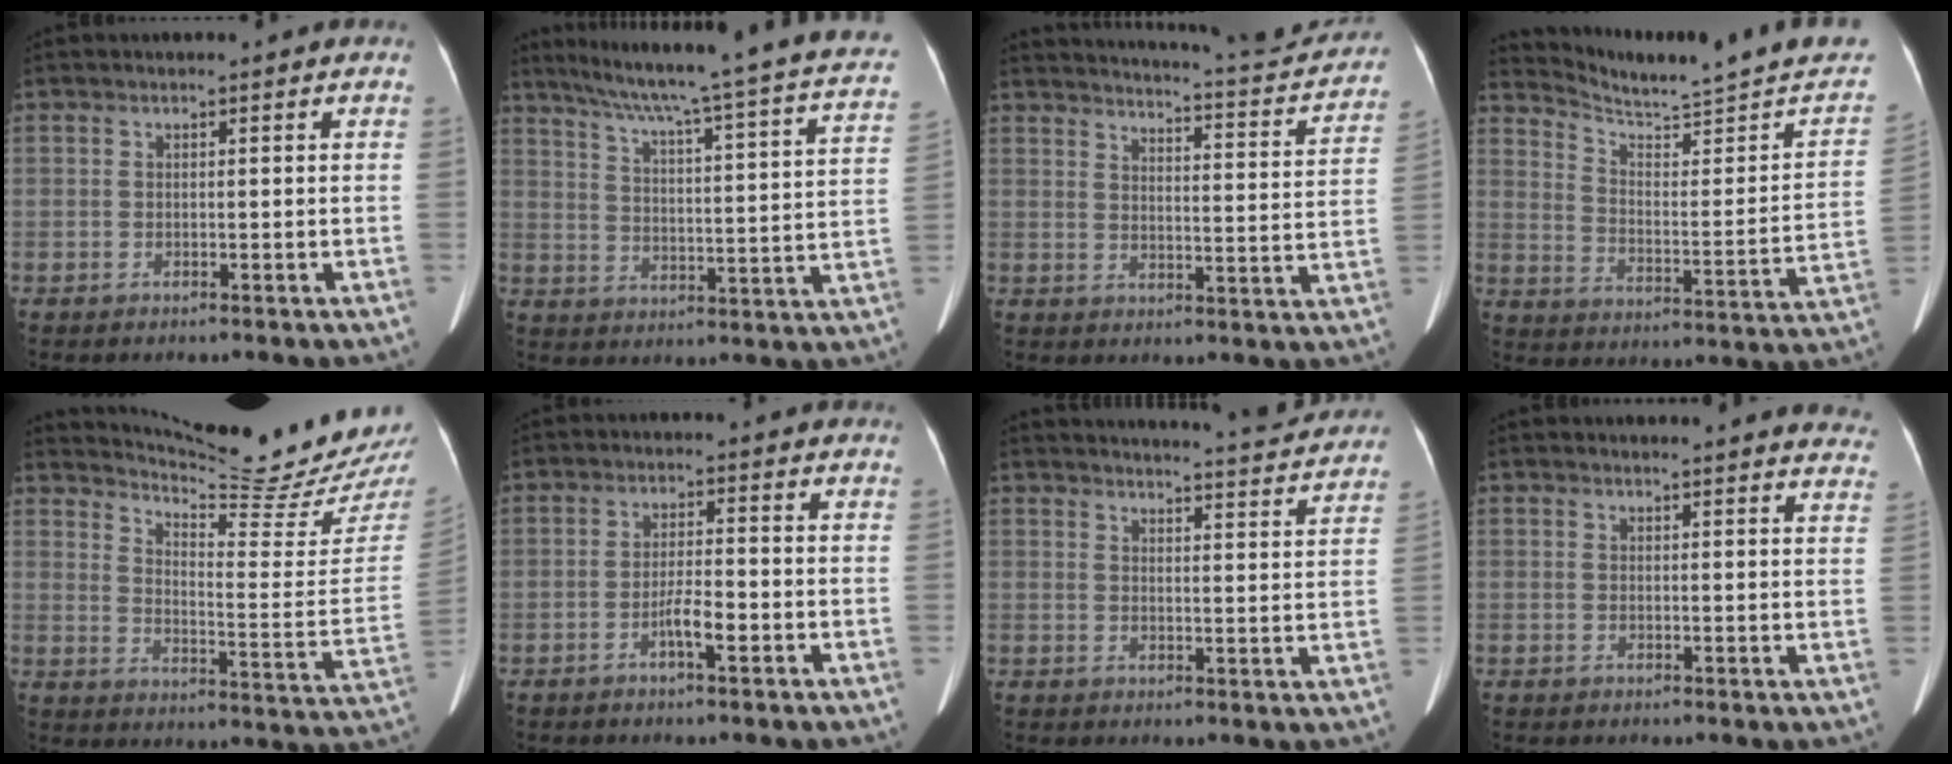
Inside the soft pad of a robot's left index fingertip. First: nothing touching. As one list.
[{"total": 27.0, "force": [22.1, 1.0, 15.5], "torque": [-0.235, -0.033, 0.274]}, {"total": 19.9, "force": [19.0, 1.5, 5.7], "torque": [-0.081, -0.052, 0.227]}, {"total": 22.4, "force": [20.6, 0.3, 8.7], "torque": [-0.132, -0.080, 0.273]}, {"total": 20.3, "force": [19.3, -2.1, 5.8], "torque": [-0.104, -0.126, 0.253]}, {"total": 3.6, "force": [-1.6, 0.6, 3.2], "torque": [-0.058, 0.001, -0.030]}, {"total": 15.0, "force": [14.5, 0.4, 3.5], "torque": [-0.047, -0.035, 0.166]}, {"total": 14.4, "force": [14.0, 1.8, 2.8], "torque": [-0.011, -0.049, 0.131]}]